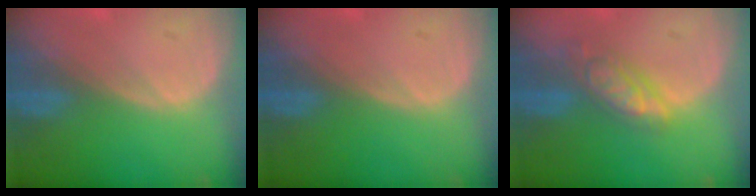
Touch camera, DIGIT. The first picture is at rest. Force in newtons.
{"total": 0.0}
{"total": 5.5, "press": 5.0, "slide": 2.4}